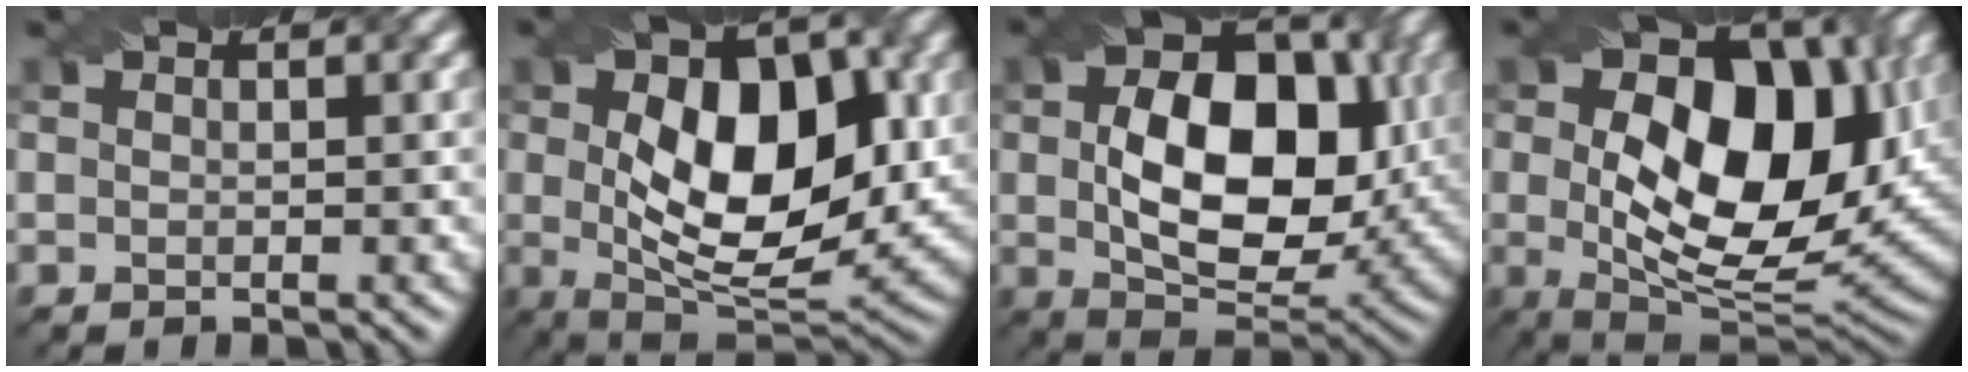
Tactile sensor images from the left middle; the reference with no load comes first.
{"total": 10.9, "force": [0.2, 6.0, 9.1], "torque": [-0.137, 0.013, 0.011]}
{"total": 11.1, "force": [-0.1, 7.1, 8.5], "torque": [-0.142, 0.007, 0.019]}
{"total": 14.4, "force": [1.4, 8.4, 11.6], "torque": [-0.171, 0.004, 0.038]}